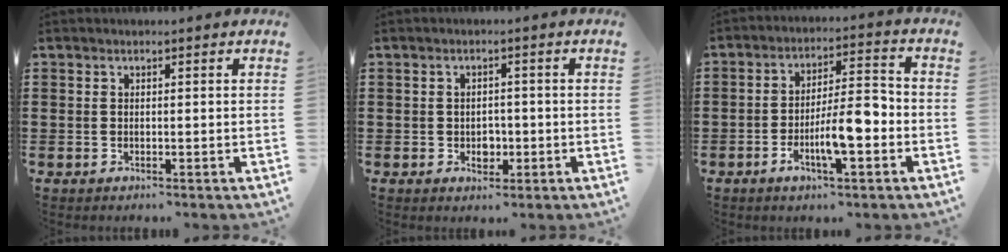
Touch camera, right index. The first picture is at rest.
{"total": 2.3, "force": [-0.6, 1.8, 1.3], "torque": [-0.020, -0.001, -0.016]}
{"total": 8.6, "force": [-3.2, 2.3, 7.7], "torque": [-0.129, 0.001, -0.060]}